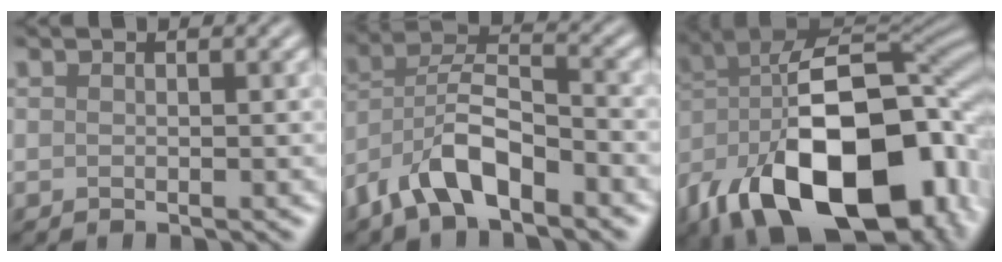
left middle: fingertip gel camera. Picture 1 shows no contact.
{"total": 7.1, "force": [-4.5, 2.7, 4.8], "torque": [-0.085, 0.013, -0.090]}
{"total": 19.3, "force": [-8.3, 10.7, 13.7], "torque": [-0.218, -0.012, -0.129]}